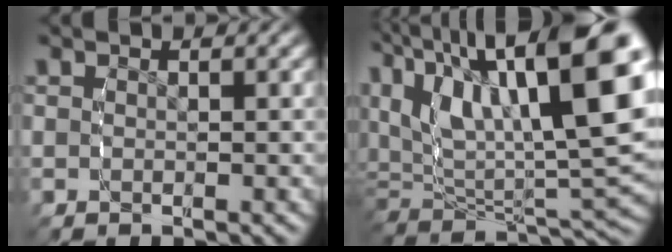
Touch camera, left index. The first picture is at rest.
{"total": 16.7, "force": [4.3, 9.4, 13.1], "torque": [-0.200, 0.004, 0.069]}